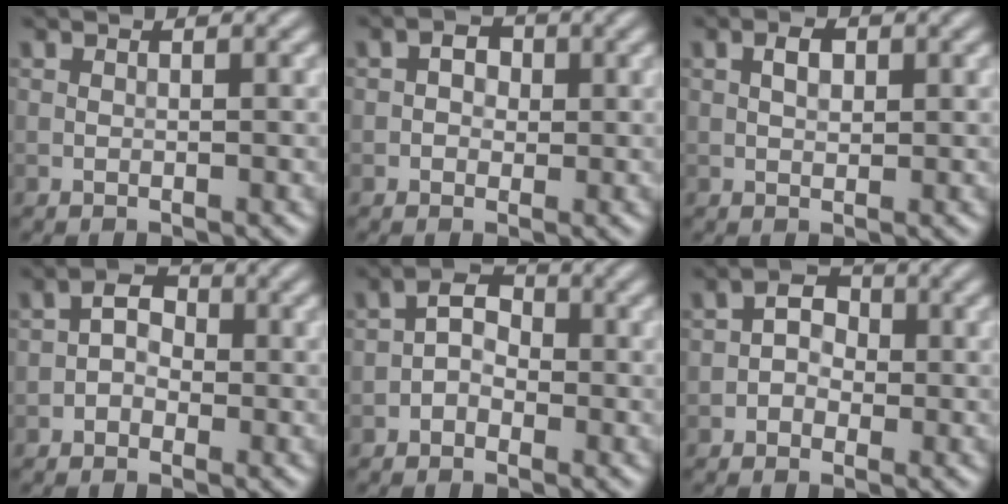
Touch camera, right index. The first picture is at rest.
{"total": 1.9, "force": [0.1, 1.6, 1.1], "torque": [-0.003, 0.002, -0.010]}
{"total": 1.6, "force": [0.3, 1.0, 1.3], "torque": [-0.020, 0.003, 0.004]}
{"total": 2.1, "force": [-0.7, 1.6, 1.2], "torque": [-0.016, 0.008, -0.019]}
{"total": 2.3, "force": [-1.0, 1.6, 1.4], "torque": [-0.019, 0.010, -0.024]}
{"total": 2.1, "force": [-0.6, 1.7, 1.1], "torque": [-0.012, 0.008, -0.017]}